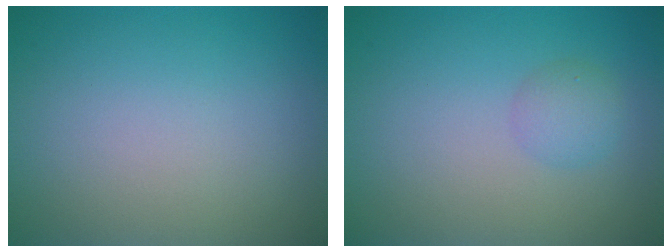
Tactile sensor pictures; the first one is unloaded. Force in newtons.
{"total": 1.6, "press": 1.6, "slide": 0.1}